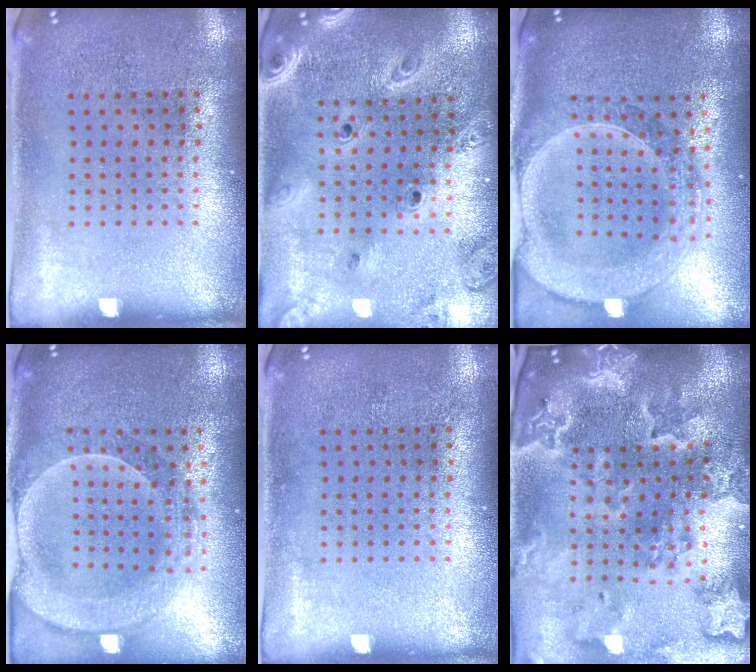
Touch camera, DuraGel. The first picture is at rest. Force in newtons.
{"total": 2.7, "press": 2.3, "slide": 1.3}
{"total": 2.8, "press": 2.4, "slide": 1.4}
{"total": 2.2, "press": 2.0, "slide": 0.9}
{"total": 0.0}
{"total": 4.1, "press": 3.5, "slide": 2.2}